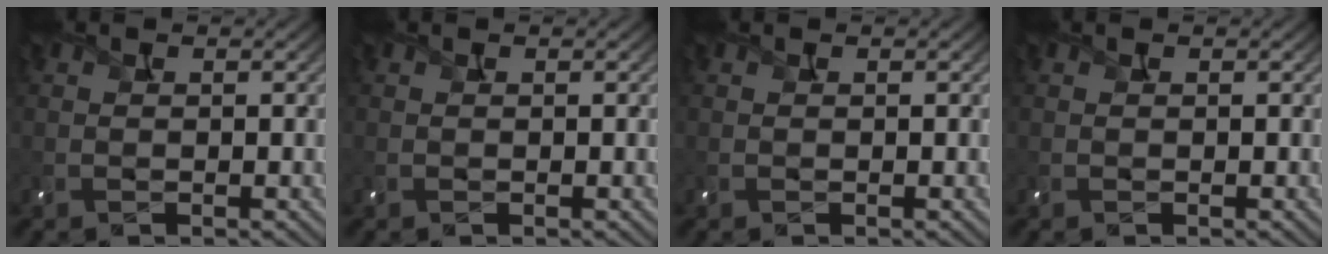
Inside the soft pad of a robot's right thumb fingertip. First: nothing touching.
{"total": 0.0}
{"total": 0.0}
{"total": 0.0}